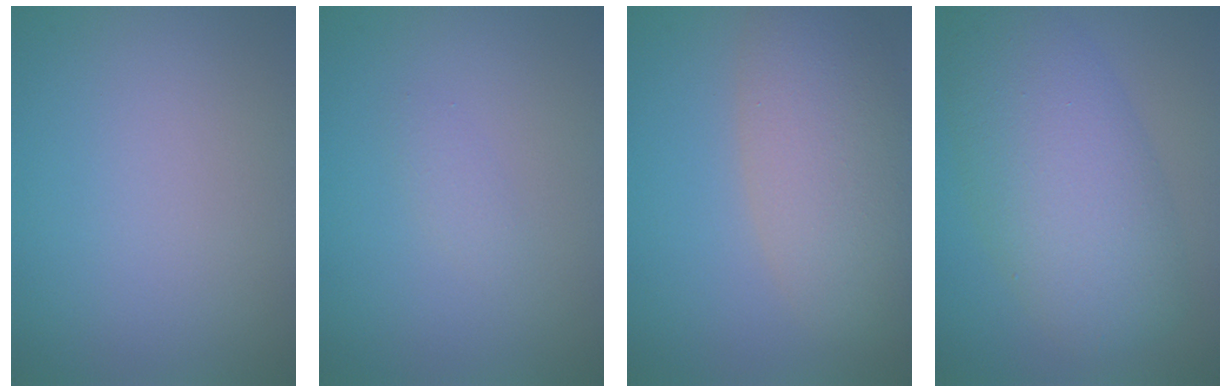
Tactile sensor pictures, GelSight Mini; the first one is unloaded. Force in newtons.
{"total": 0.8, "press": 0.8, "slide": 0.1}
{"total": 7.0, "press": 7.0, "slide": 0.6}
{"total": 8.4, "press": 8.4, "slide": 0.0}